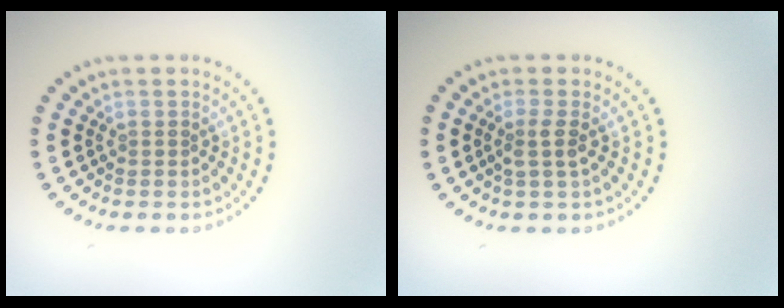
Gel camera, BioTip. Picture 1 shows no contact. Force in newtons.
{"total": 1.6, "press": 1.3, "slide": 0.9}